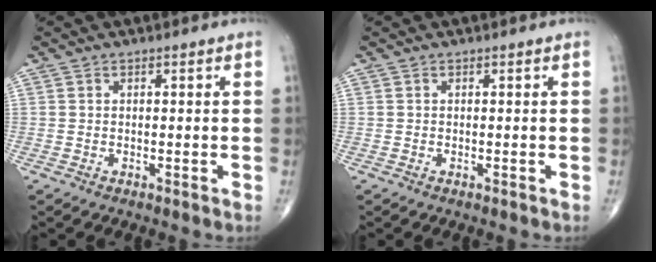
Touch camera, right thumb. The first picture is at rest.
{"total": 0.0}